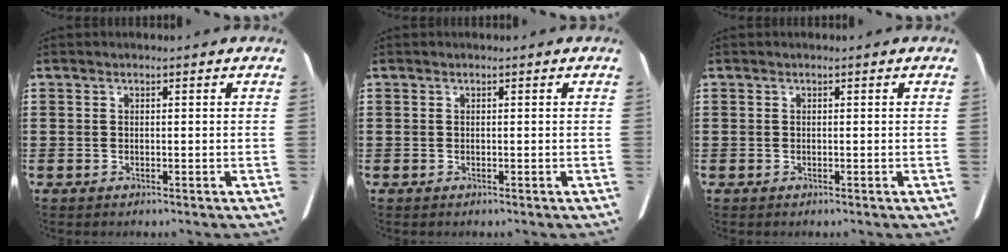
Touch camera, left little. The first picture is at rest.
{"total": 0.0}
{"total": 0.0}